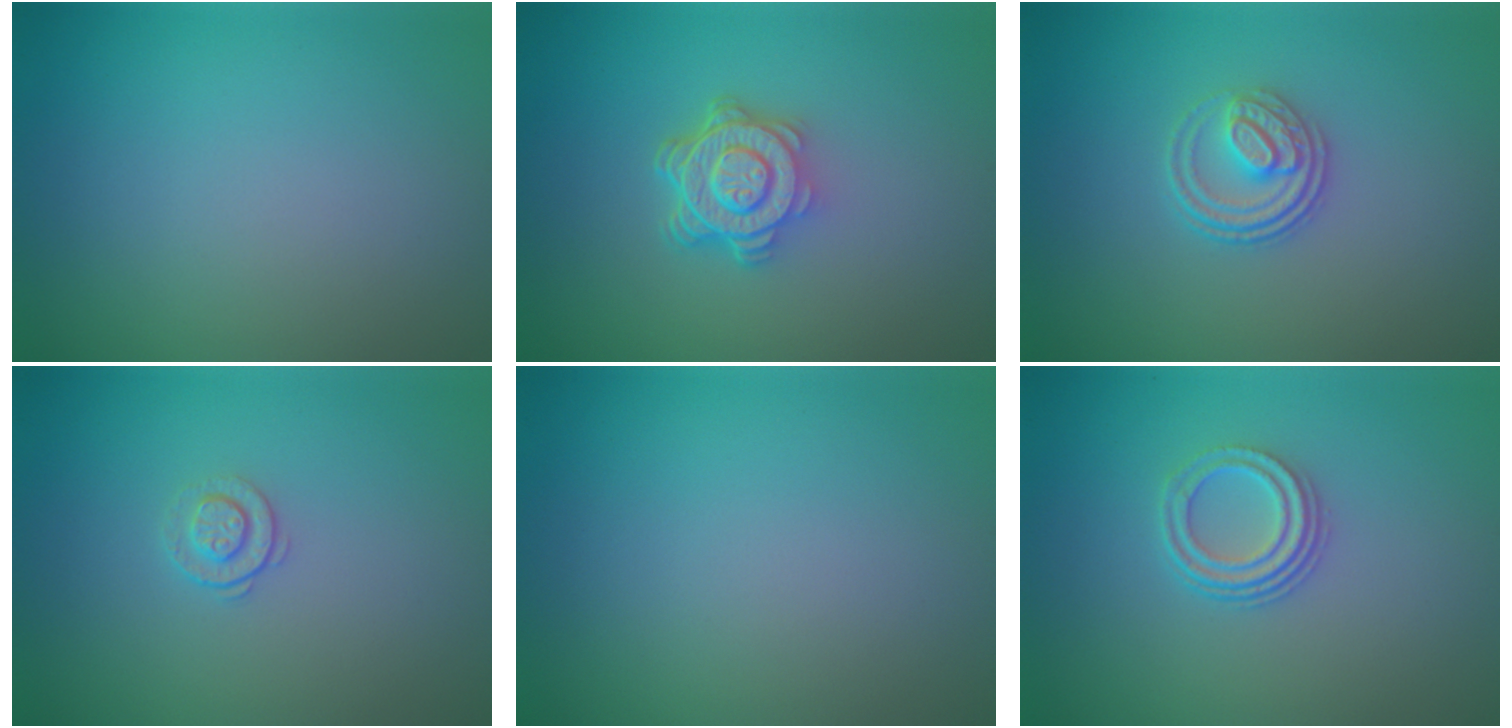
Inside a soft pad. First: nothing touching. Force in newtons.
{"total": 4.9, "press": 3.8, "slide": 3.2}
{"total": 3.1, "press": 2.7, "slide": 1.6}
{"total": 1.2, "press": 0.9, "slide": 0.8}
{"total": 0.0}
{"total": 2.9, "press": 2.1, "slide": 2.0}